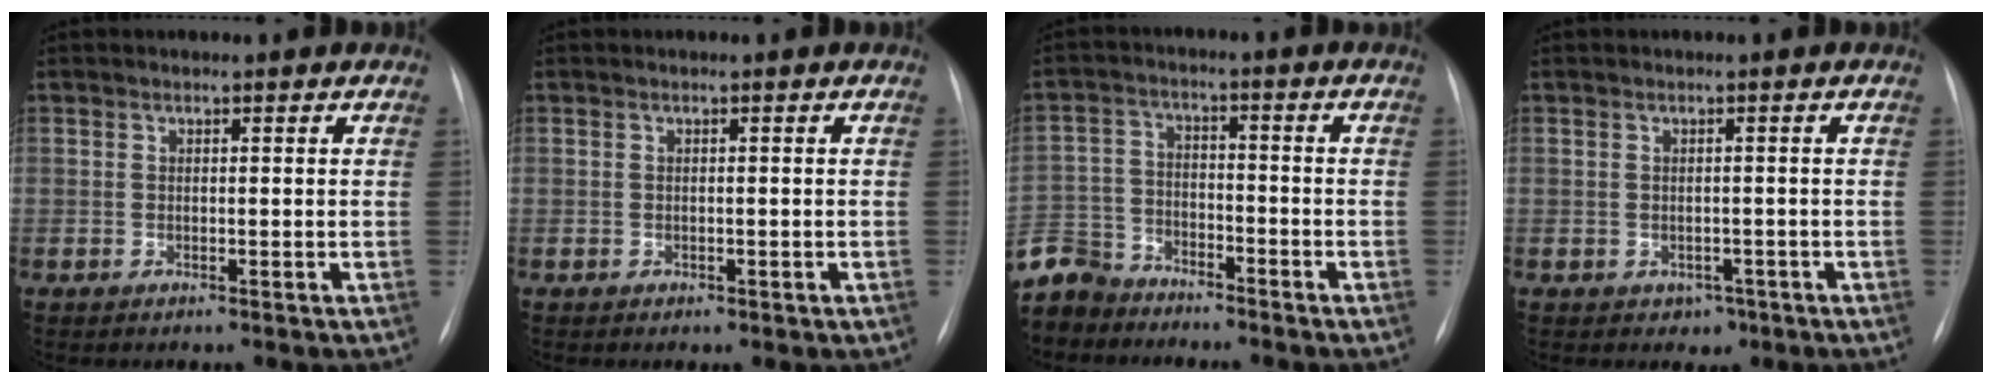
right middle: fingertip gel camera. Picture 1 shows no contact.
{"total": 0.6, "force": [-0.3, 0.4, 0.4], "torque": [-0.004, 0.001, -0.002]}
{"total": 12.2, "force": [-10.5, 5.8, 2.0], "torque": [-0.070, 0.009, -0.199]}
{"total": 1.8, "force": [-0.9, 1.5, 0.6], "torque": [-0.004, 0.004, -0.006]}